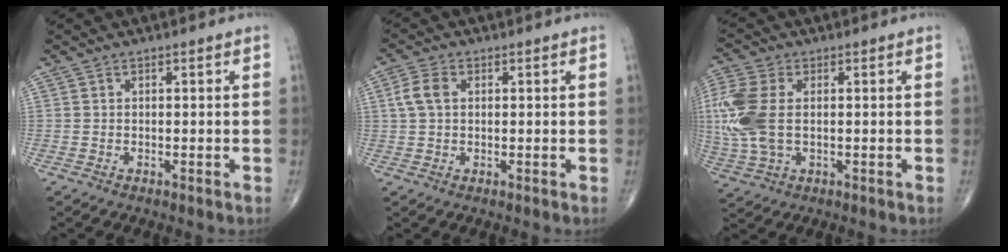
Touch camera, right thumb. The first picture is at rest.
{"total": 4.2, "force": [0.9, 2.8, 3.1], "torque": [-0.071, 0.009, 0.016]}
{"total": 12.5, "force": [0.7, 7.4, 10.0], "torque": [-0.263, 0.007, 0.017]}